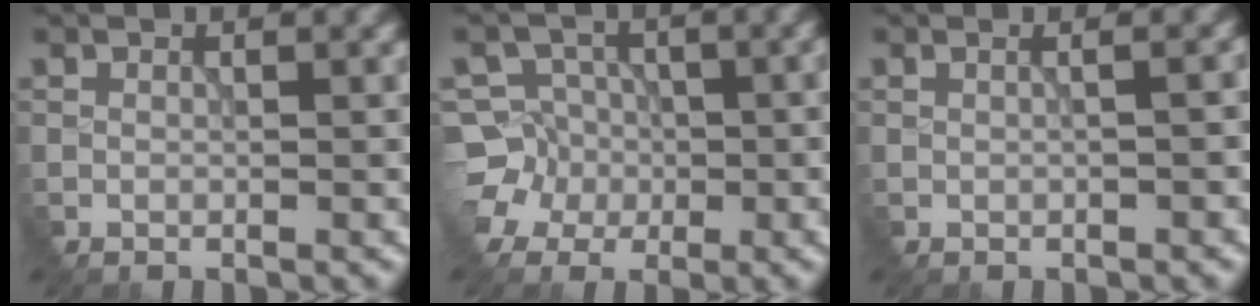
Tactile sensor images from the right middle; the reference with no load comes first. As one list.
[{"total": 5.2, "force": [-2.2, 4.7, 0.9], "torque": [-0.004, 0.010, -0.048]}, {"total": 2.9, "force": [0.7, 1.5, 2.4], "torque": [0.000, 0.025, -0.011]}]